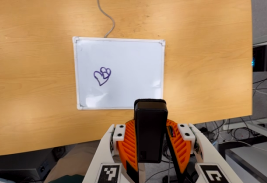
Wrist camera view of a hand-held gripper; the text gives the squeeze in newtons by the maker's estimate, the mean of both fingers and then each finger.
{"total": 7.0, "left": 5.4, "right": 8.6}